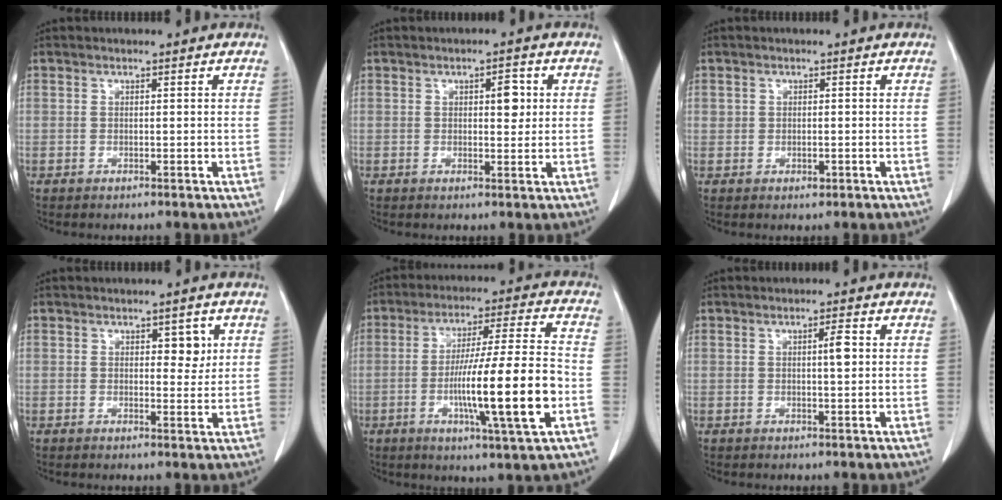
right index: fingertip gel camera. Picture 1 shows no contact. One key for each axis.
{"total": 3.0, "fx": 0.7, "fy": 1.3, "fz": 2.6, "tx": -0.035, "ty": 0.002, "tz": 0.010}
{"total": 1.2, "fx": -0.2, "fy": 0.9, "fz": 0.7, "tx": -0.011, "ty": -0.001, "tz": 0.000}
{"total": 3.1, "fx": 1.1, "fy": 1.6, "fz": 2.4, "tx": -0.025, "ty": 0.000, "tz": 0.014}
{"total": 16.2, "fx": -4.1, "fy": 0.0, "fz": 15.7, "tx": -0.268, "ty": -0.007, "tz": -0.069}
{"total": 2.2, "fx": 0.4, "fy": 0.3, "fz": 2.2, "tx": -0.036, "ty": 0.002, "tz": 0.006}